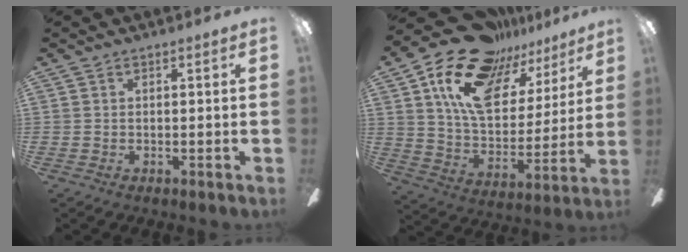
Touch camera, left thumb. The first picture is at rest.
{"total": 21.1, "force": [12.8, 11.5, 12.1], "torque": [-0.222, -0.067, 0.228]}